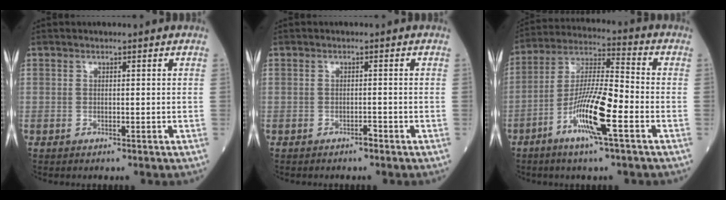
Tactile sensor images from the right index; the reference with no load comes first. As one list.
[{"total": 0.9, "force": [-0.6, 0.1, 0.5], "torque": [-0.009, 0.001, -0.011]}, {"total": 12.5, "force": [-5.1, 1.1, 11.4], "torque": [-0.221, -0.005, -0.099]}]